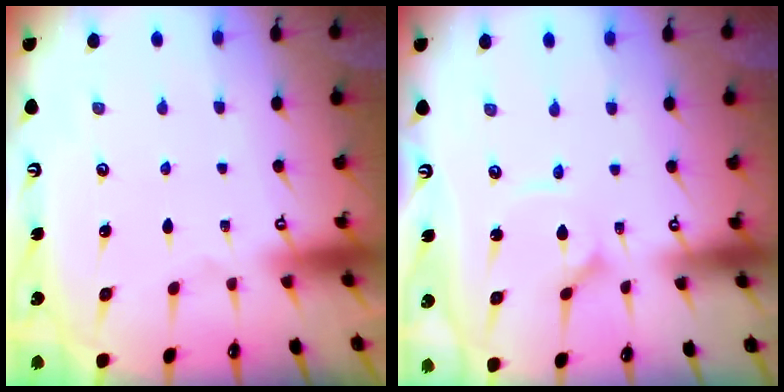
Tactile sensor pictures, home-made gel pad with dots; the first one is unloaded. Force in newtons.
{"total": 2.5, "press": 2.5, "slide": 0.3}